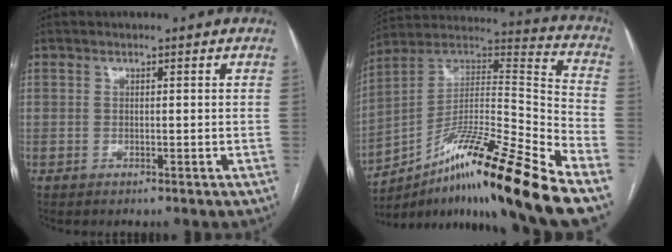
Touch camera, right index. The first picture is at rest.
{"total": 22.5, "force": [-15.0, -0.1, 16.8], "torque": [-0.259, 0.004, -0.253]}